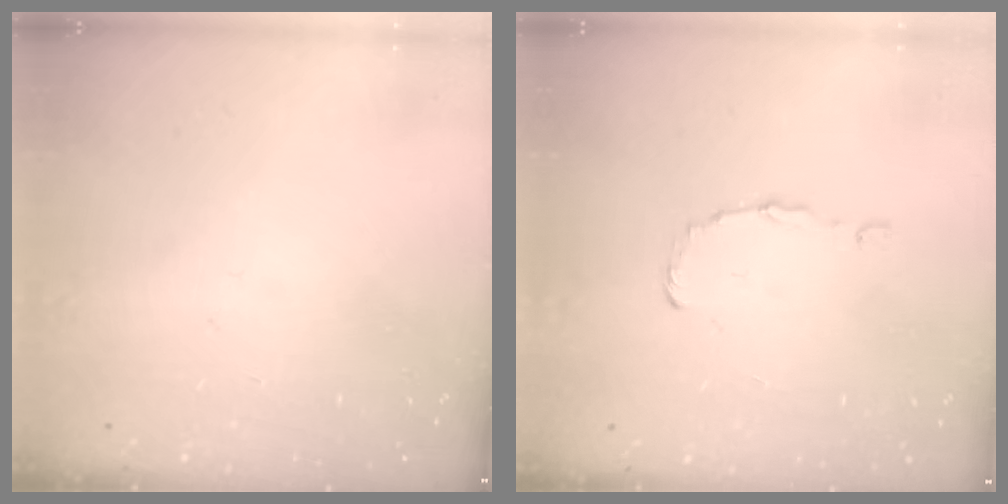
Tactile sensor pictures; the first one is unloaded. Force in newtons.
{"total": 1.0, "press": 1.0, "slide": 0.0}